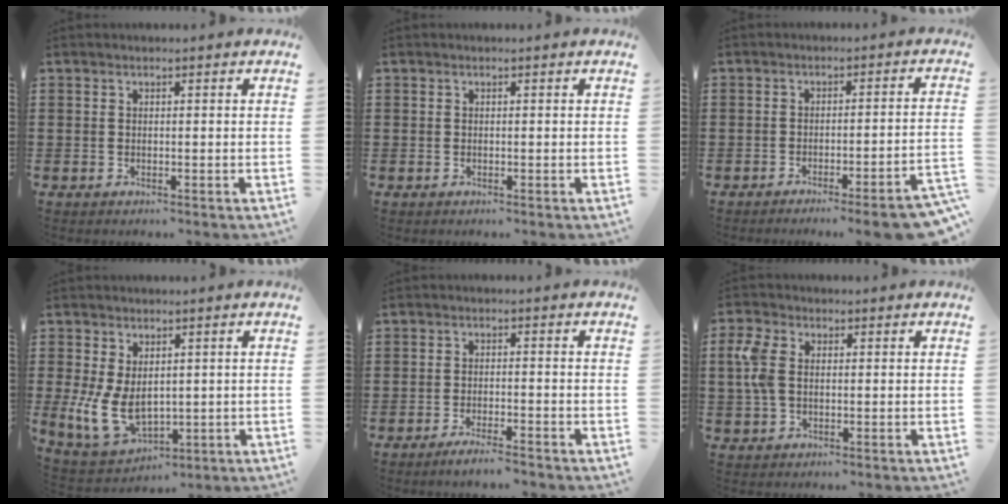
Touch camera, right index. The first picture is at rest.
{"total": 0.0}
{"total": 4.8, "force": [-3.8, -0.5, 3.0], "torque": [-0.046, -0.016, -0.069]}
{"total": 8.4, "force": [-0.1, 5.5, 6.3], "torque": [-0.155, -0.002, 0.002]}
{"total": 2.4, "force": [-2.1, -0.2, 1.0], "torque": [-0.017, 0.001, -0.041]}
{"total": 4.8, "force": [0.8, 3.0, 3.7], "torque": [-0.101, 0.002, 0.007]}